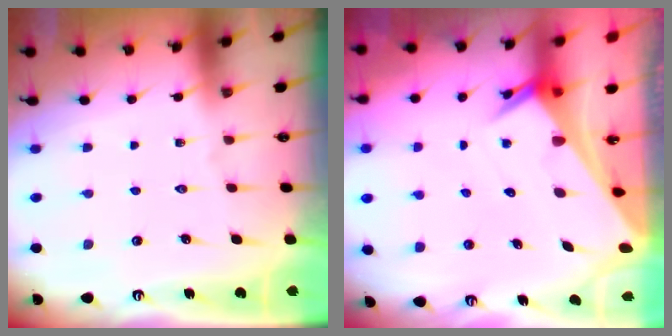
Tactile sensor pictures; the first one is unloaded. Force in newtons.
{"total": 4.0, "press": 4.0, "slide": 0.3}